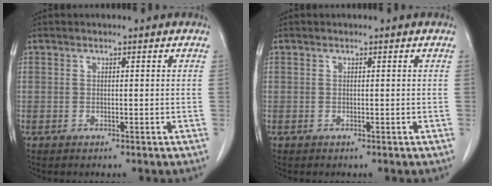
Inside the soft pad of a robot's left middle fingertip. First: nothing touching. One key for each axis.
{"total": 0.0}